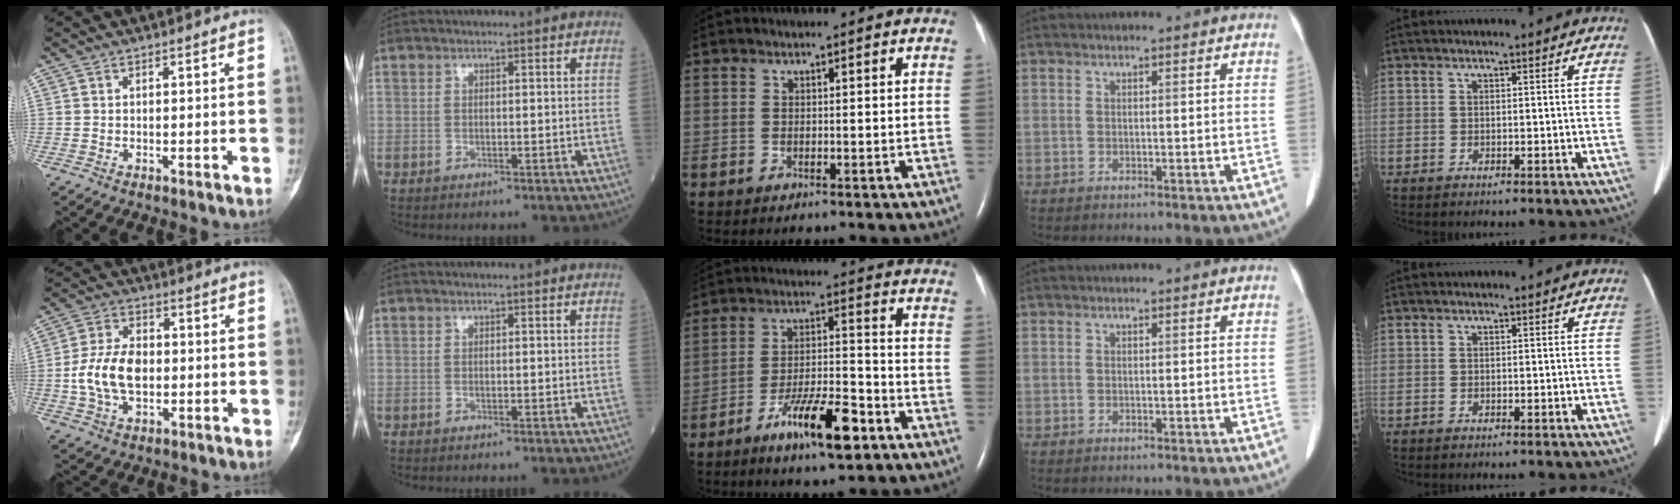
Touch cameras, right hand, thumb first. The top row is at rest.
{"thumb": {"total": 11.0, "force": [-0.9, 7.0, 8.4], "torque": [-0.155, 0.014, -0.019]}, "middle": {"total": 10.8, "force": [-6.4, 1.9, 8.5], "torque": [-0.150, -0.006, -0.109]}}